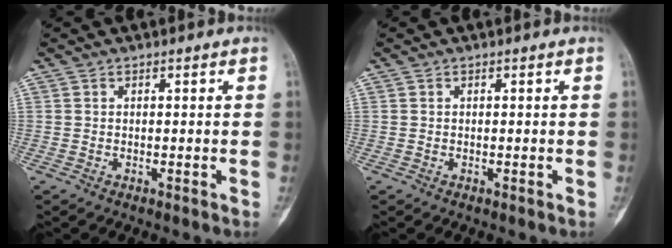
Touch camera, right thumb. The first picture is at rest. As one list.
[{"total": 0.0}]